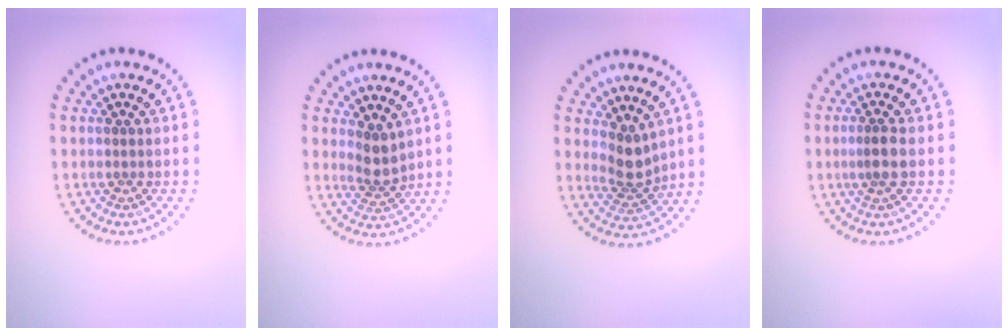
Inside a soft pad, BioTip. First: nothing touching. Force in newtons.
{"total": 2.4, "press": 1.9, "slide": 1.5}
{"total": 2.8, "press": 2.1, "slide": 1.8}
{"total": 2.2, "press": 1.8, "slide": 1.2}